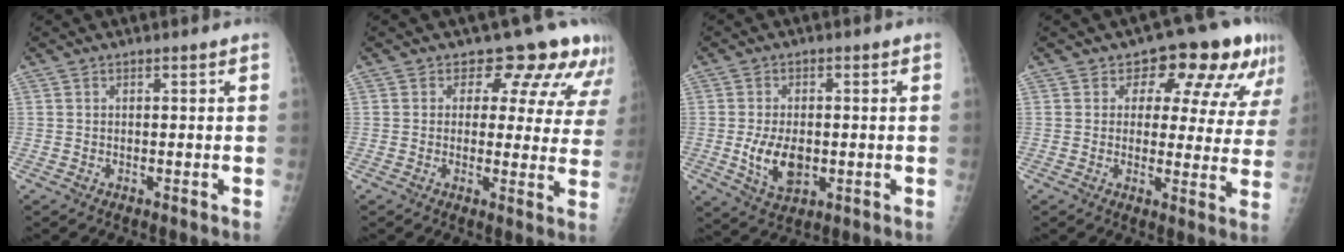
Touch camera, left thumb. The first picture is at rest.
{"total": 10.7, "force": [8.2, 6.0, 3.3], "torque": [0.018, -0.034, 0.067]}
{"total": 7.9, "force": [-1.2, 4.8, 6.2], "torque": [-0.102, -0.011, -0.013]}
{"total": 12.6, "force": [7.3, 7.2, 7.3], "torque": [-0.039, -0.024, 0.079]}